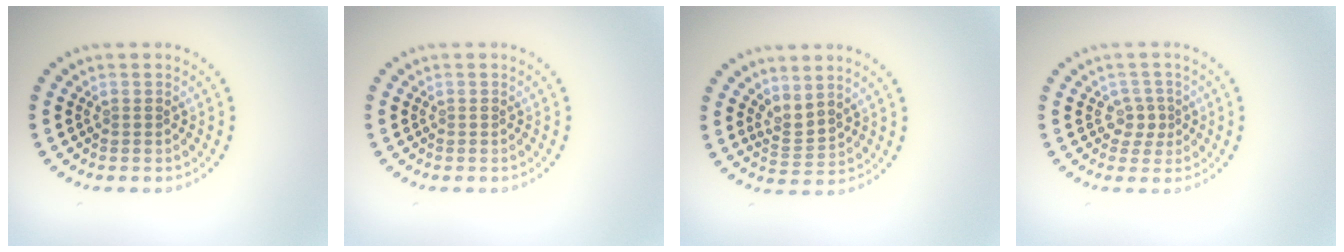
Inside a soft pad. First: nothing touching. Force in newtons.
{"total": 0.0}
{"total": 2.3, "press": 1.5, "slide": 1.7}
{"total": 1.7, "press": 1.4, "slide": 1.1}